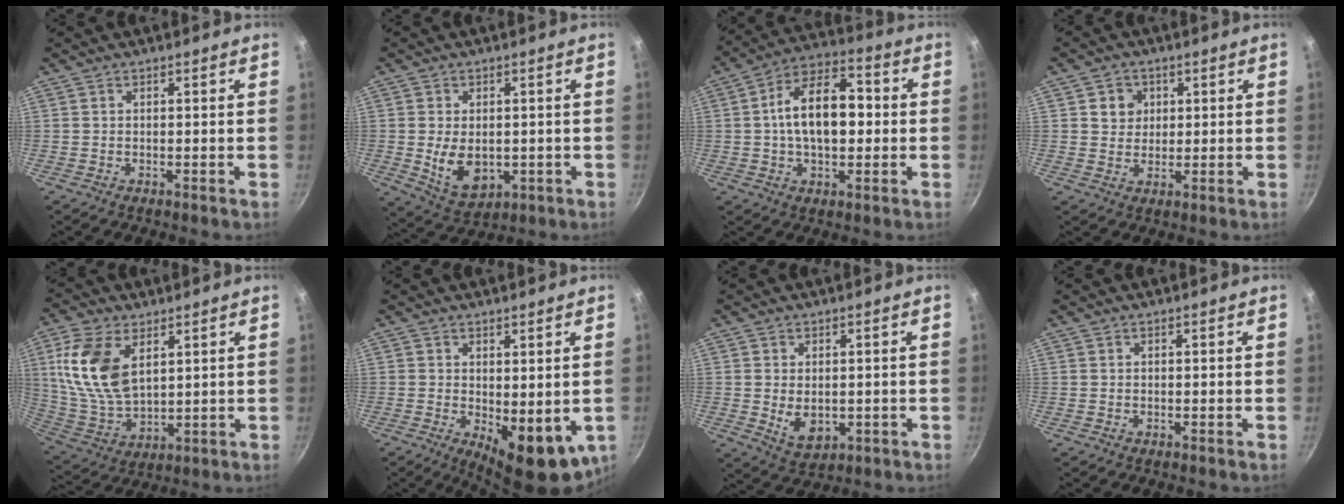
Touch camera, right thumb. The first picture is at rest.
{"total": 8.7, "force": [-0.5, 6.0, 6.3], "torque": [-0.096, -0.012, 0.011]}
{"total": 14.9, "force": [0.4, 8.7, 12.1], "torque": [-0.166, 0.034, -0.007]}
{"total": 4.6, "force": [1.4, 4.2, 1.3], "torque": [0.006, -0.002, 0.021]}
{"total": 15.3, "force": [5.2, 8.7, 11.4], "torque": [-0.218, -0.019, 0.114]}
{"total": 9.9, "force": [-0.7, 4.7, 8.7], "torque": [-0.095, -0.012, 0.002]}
{"total": 5.9, "force": [-0.2, 4.1, 4.2], "torque": [-0.063, -0.012, 0.008]}
{"total": 0.0}